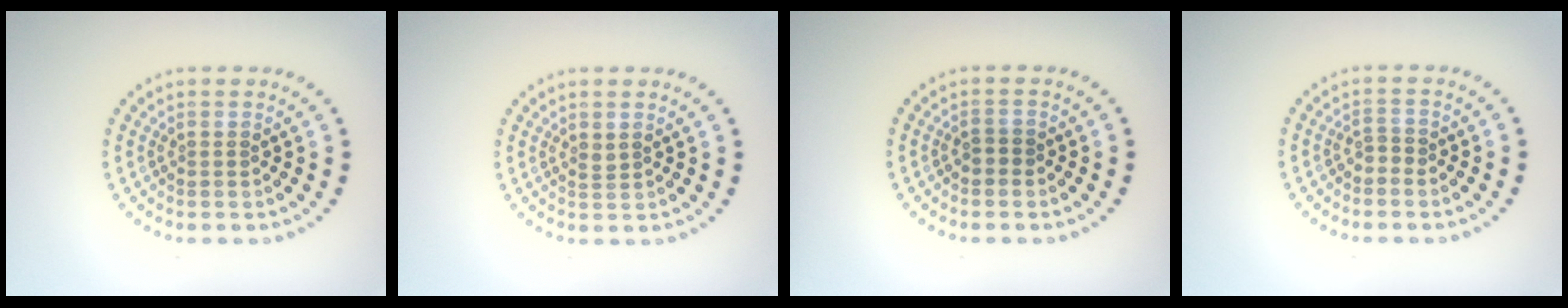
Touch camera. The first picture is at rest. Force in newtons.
{"total": 0.6, "press": 0.5, "slide": 0.3}
{"total": 1.0, "press": 0.9, "slide": 0.4}
{"total": 1.0, "press": 0.8, "slide": 0.5}